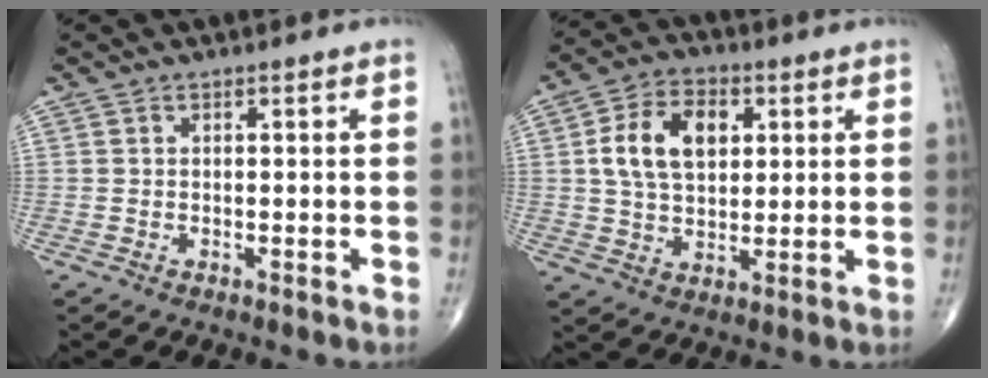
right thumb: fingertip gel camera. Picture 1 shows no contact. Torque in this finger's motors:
{"motor_torque": [-0.17, 0.40, 0.07, 0.00, 0.15]}